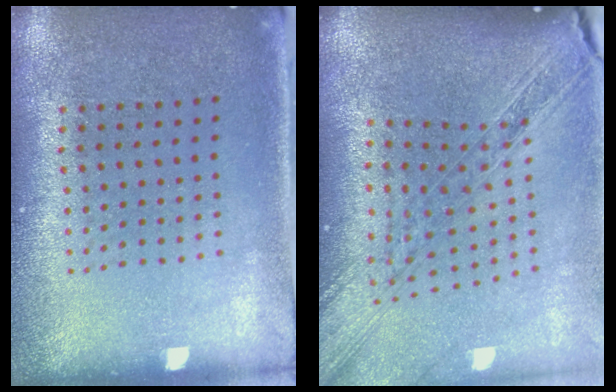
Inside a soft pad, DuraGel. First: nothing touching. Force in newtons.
{"total": 2.3, "press": 1.9, "slide": 1.3}